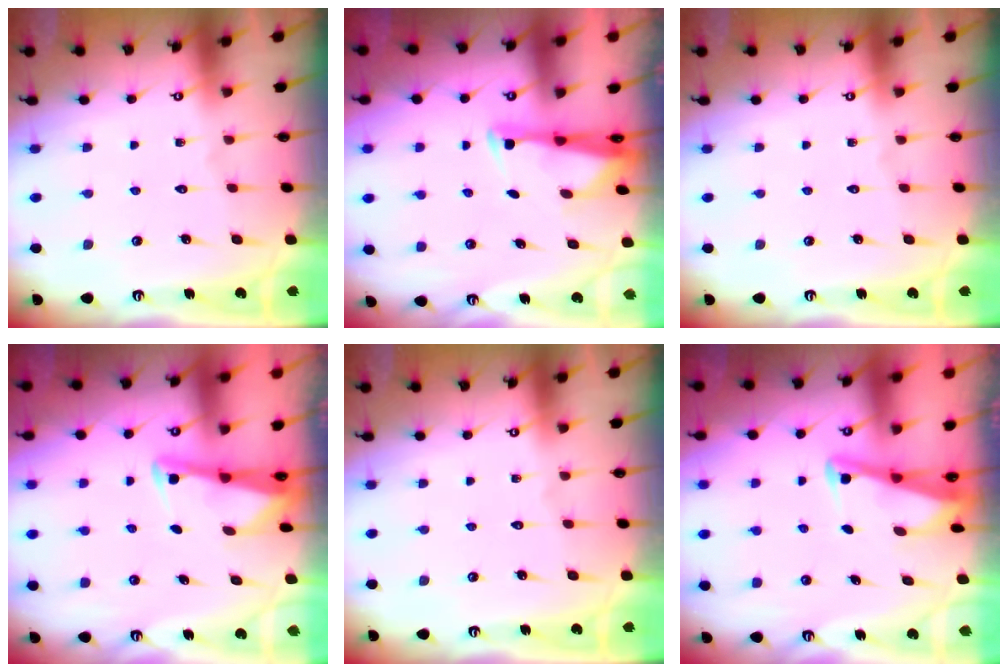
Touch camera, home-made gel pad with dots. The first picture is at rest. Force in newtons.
{"total": 2.9, "press": 2.8, "slide": 0.8}
{"total": 0.0}
{"total": 2.7, "press": 2.7, "slide": 0.2}
{"total": 0.0}
{"total": 2.7, "press": 2.7, "slide": 0.3}